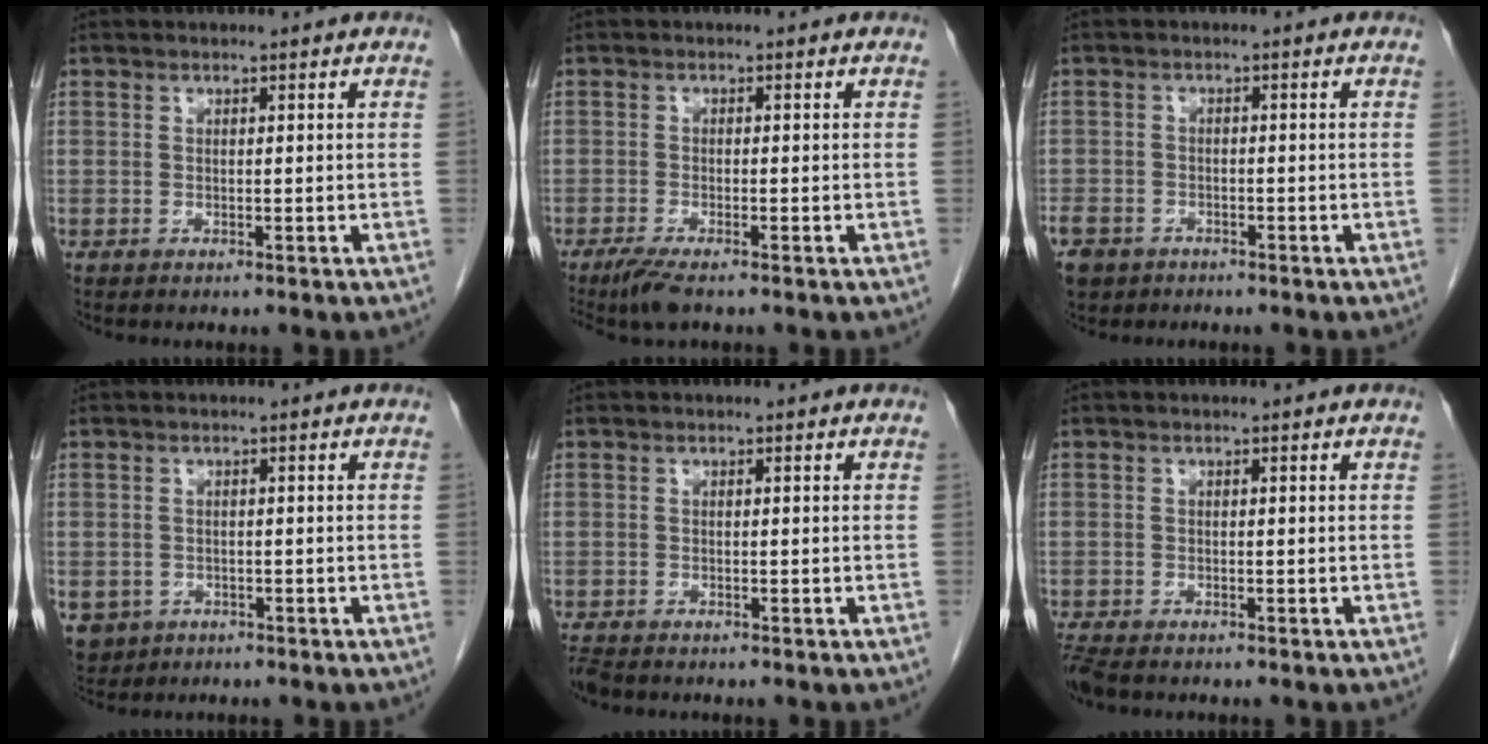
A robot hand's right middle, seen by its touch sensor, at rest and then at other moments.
{"total": 3.3, "force": [-2.3, 0.7, 2.2], "torque": [-0.044, -0.008, -0.040]}
{"total": 7.6, "force": [-4.8, 5.4, 2.4], "torque": [-0.072, -0.002, -0.078]}
{"total": 5.2, "force": [-2.6, 4.4, 1.3], "torque": [-0.028, 0.001, -0.036]}
{"total": 2.3, "force": [-2.0, 0.7, 0.9], "torque": [-0.023, -0.007, -0.035]}
{"total": 3.4, "force": [-2.9, 0.9, 1.6], "torque": [-0.037, -0.011, -0.051]}